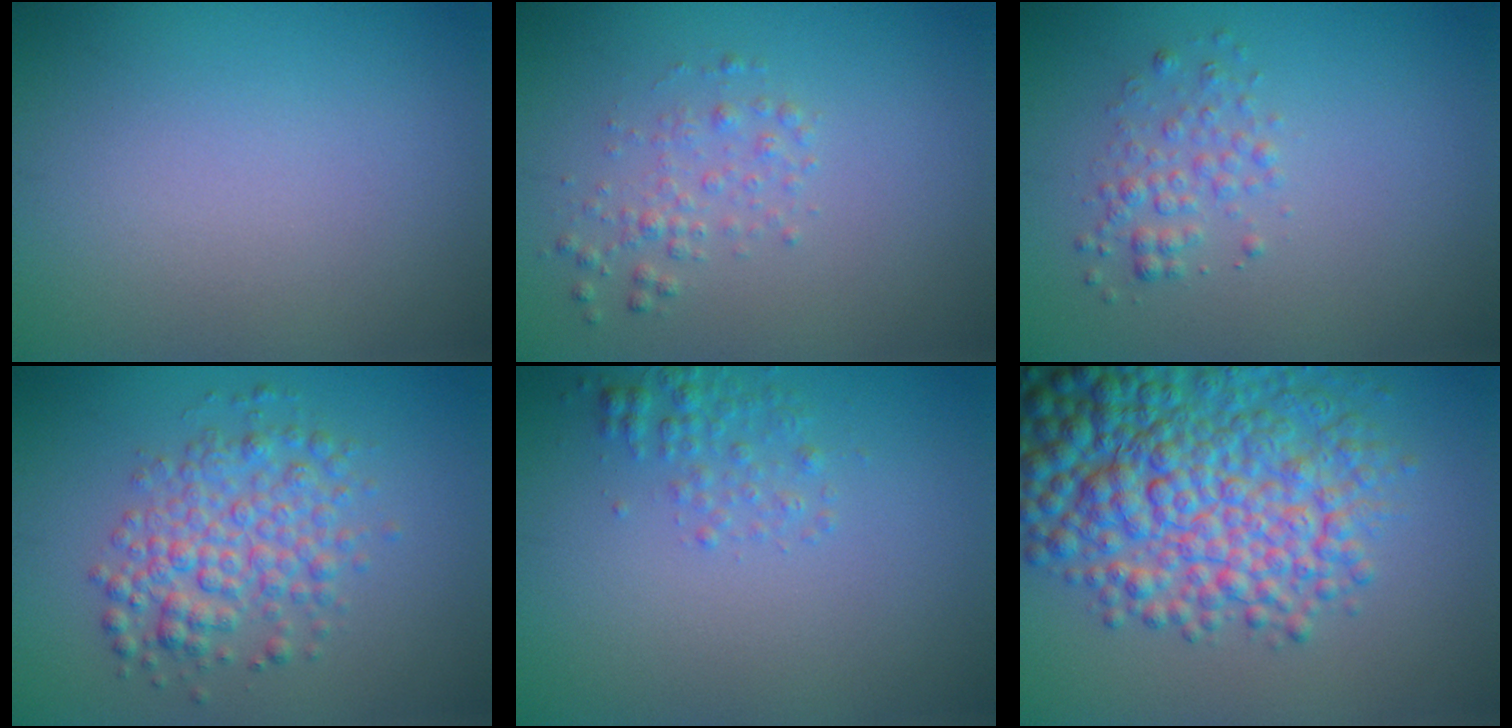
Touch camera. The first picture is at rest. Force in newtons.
{"total": 1.6, "press": 1.6, "slide": 0.0}
{"total": 1.8, "press": 1.8, "slide": 0.1}
{"total": 4.3, "press": 4.3, "slide": 0.1}
{"total": 1.8, "press": 1.8, "slide": 0.1}
{"total": 9.9, "press": 9.9, "slide": 0.1}